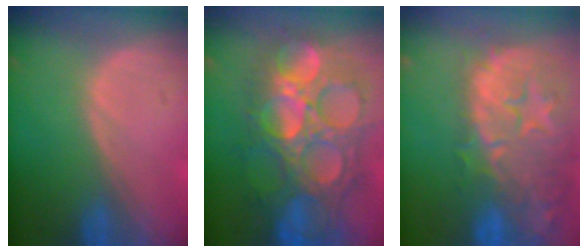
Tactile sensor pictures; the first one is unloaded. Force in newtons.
{"total": 13.6, "press": 13.5, "slide": 1.5}
{"total": 15.1, "press": 12.0, "slide": 9.2}